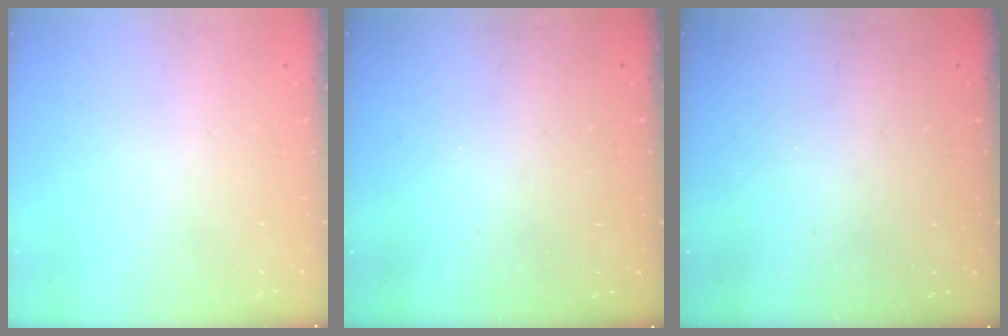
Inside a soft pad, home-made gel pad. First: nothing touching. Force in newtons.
{"total": 3.3, "press": 3.3, "slide": 0.1}
{"total": 2.9, "press": 2.9, "slide": 0.2}